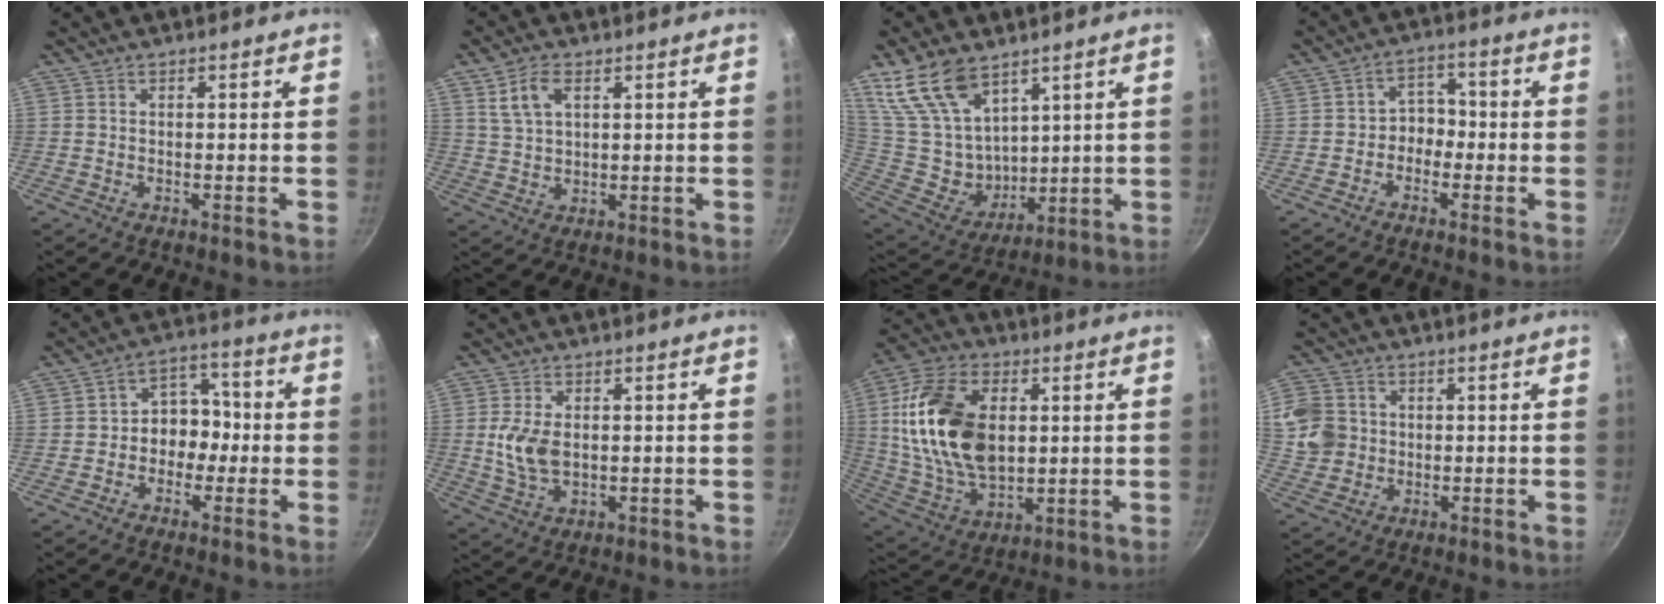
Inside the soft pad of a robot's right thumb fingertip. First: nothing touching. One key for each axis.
{"total": 6.4, "fx": 2.8, "fy": 3.6, "fz": 4.4, "tx": -0.078, "ty": -0.004, "tz": 0.059}
{"total": 17.1, "fx": 10.5, "fy": 10.3, "fz": 8.8, "tx": -0.132, "ty": -0.060, "tz": 0.224}
{"total": 4.7, "fx": -1.5, "fy": 3.8, "fz": 2.4, "tx": 0.001, "ty": 0.029, "tz": -0.035}
{"total": 8.0, "fx": -1.4, "fy": 6.6, "fz": 4.4, "tx": -0.005, "ty": 0.036, "tz": -0.036}
{"total": 7.2, "fx": 0.3, "fy": 4.5, "fz": 5.7, "tx": -0.111, "ty": -0.006, "tz": 0.010}
{"total": 21.8, "fx": 4.6, "fy": 12.8, "fz": 17.0, "tx": -0.320, "ty": -0.014, "tz": 0.096}
{"total": 9.2, "fx": 0.9, "fy": 8.4, "fz": 3.6, "tx": -0.051, "ty": 0.002, "tz": 0.011}